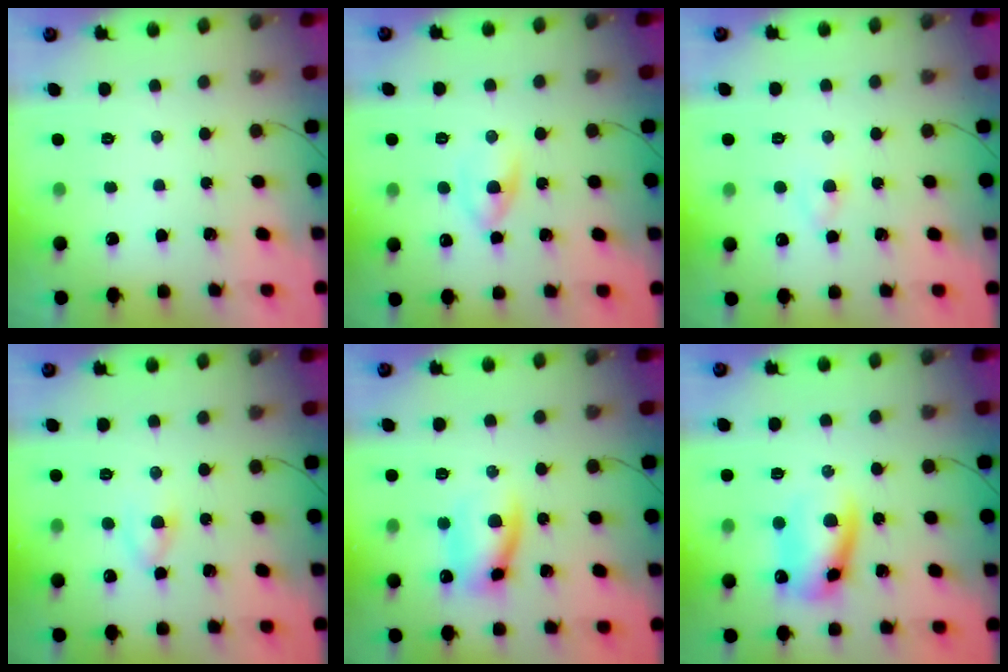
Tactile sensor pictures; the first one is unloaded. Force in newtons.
{"total": 3.7, "press": 3.6, "slide": 1.0}
{"total": 2.3, "press": 2.1, "slide": 1.0}
{"total": 3.6, "press": 3.4, "slide": 1.2}
{"total": 11.2, "press": 11.1, "slide": 1.4}
{"total": 10.4, "press": 10.3, "slide": 1.6}